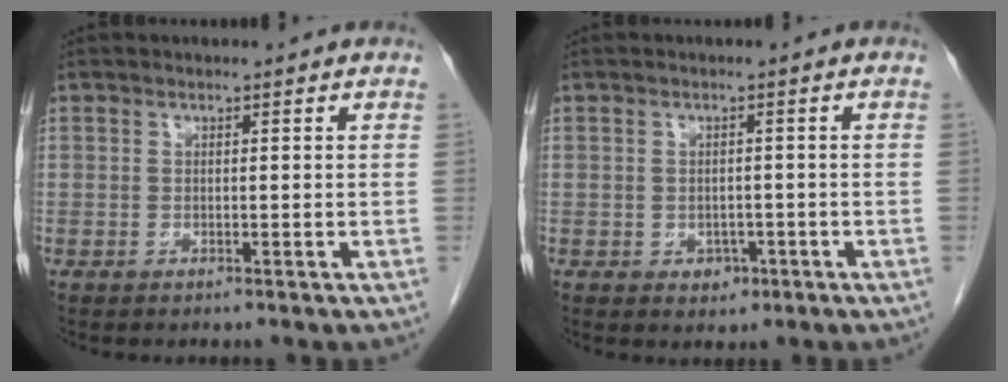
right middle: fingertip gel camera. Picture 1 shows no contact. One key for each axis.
{"total": 2.2, "fx": -1.0, "fy": 1.6, "fz": 1.1, "tx": -0.014, "ty": 0.002, "tz": -0.005}